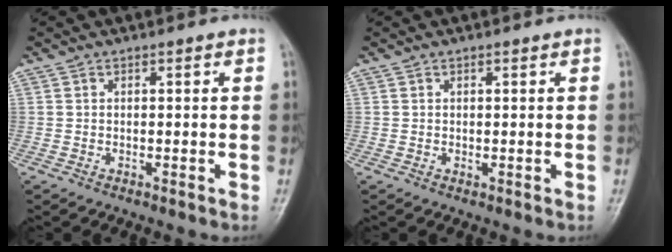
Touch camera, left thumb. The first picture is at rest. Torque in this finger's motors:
{"motor_torque": [-0.11, -0.04, 0.01, 0.00, 0.00]}